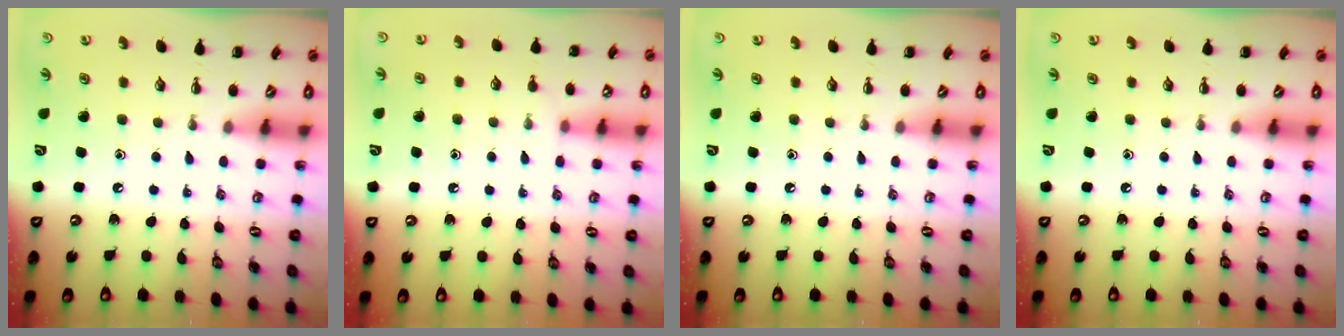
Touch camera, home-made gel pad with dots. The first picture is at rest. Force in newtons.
{"total": 4.9, "press": 4.8, "slide": 1.2}
{"total": 0.0}
{"total": 0.0}